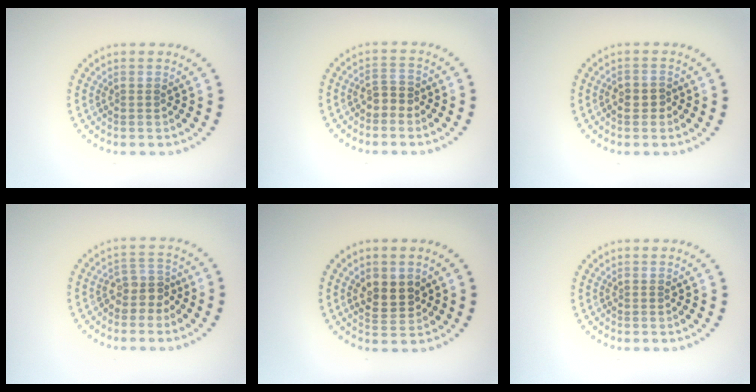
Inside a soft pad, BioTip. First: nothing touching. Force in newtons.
{"total": 1.7, "press": 1.6, "slide": 0.8}
{"total": 1.3, "press": 1.2, "slide": 0.5}
{"total": 2.5, "press": 2.1, "slide": 1.5}
{"total": 3.0, "press": 2.9, "slide": 0.7}
{"total": 0.0}